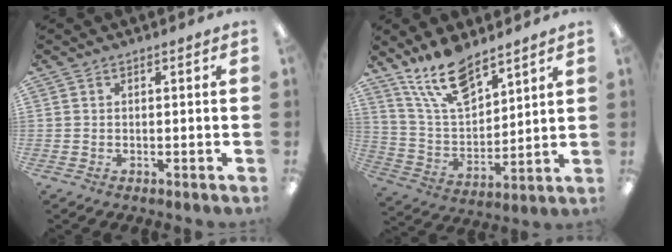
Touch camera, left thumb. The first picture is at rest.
{"total": 14.8, "force": [11.2, 6.1, 7.6], "torque": [-0.158, -0.053, 0.207]}